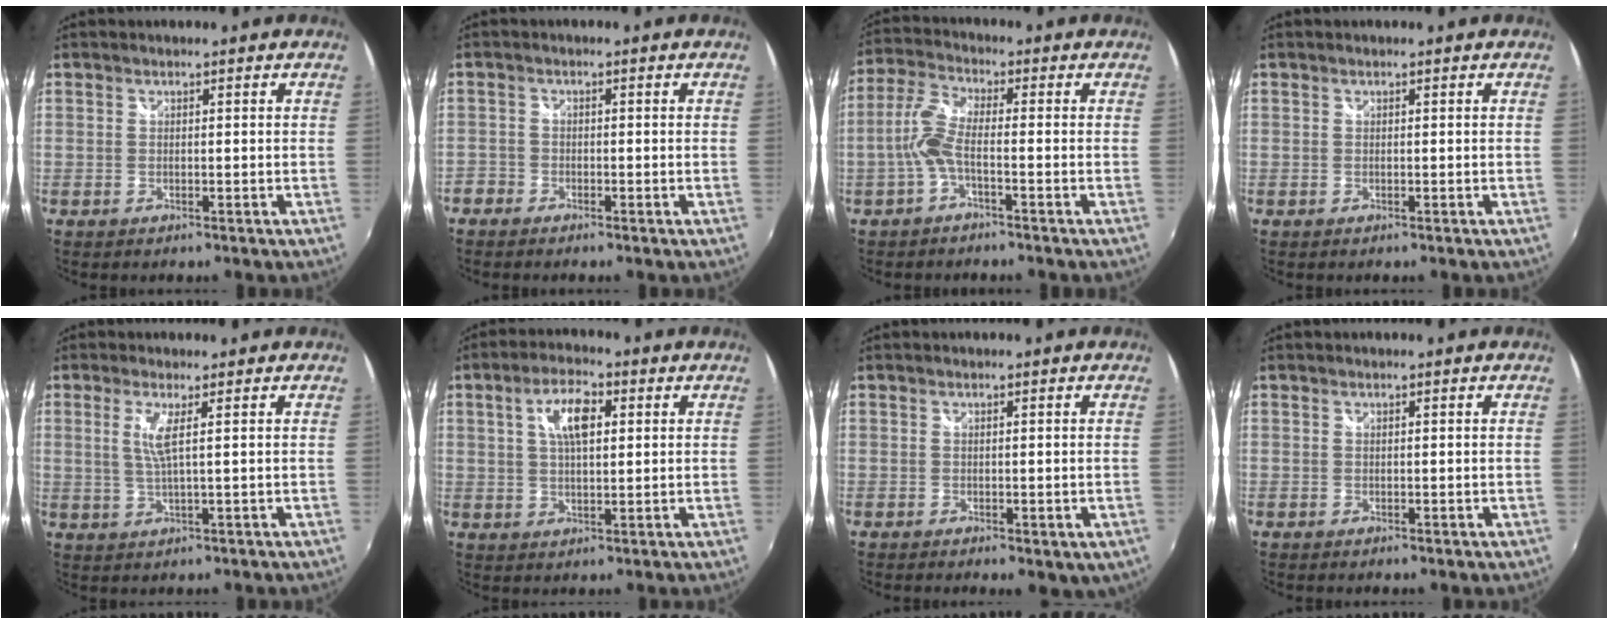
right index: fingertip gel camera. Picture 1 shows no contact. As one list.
[{"total": 3.2, "force": [-2.4, 2.0, 0.6], "torque": [-0.025, -0.003, -0.051]}, {"total": 5.9, "force": [-2.0, 1.1, 5.4], "torque": [-0.129, 0.009, -0.042]}, {"total": 0.0}, {"total": 4.3, "force": [1.4, 2.0, 3.5], "torque": [-0.062, 0.001, 0.026]}, {"total": 7.4, "force": [2.2, 3.2, 6.3], "torque": [-0.112, 0.013, 0.039]}, {"total": 4.1, "force": [-1.6, 1.8, 3.3], "torque": [-0.051, -0.021, -0.016]}, {"total": 0.0}]